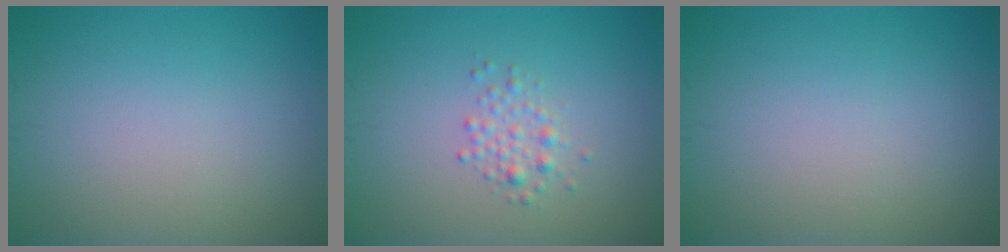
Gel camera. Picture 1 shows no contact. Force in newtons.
{"total": 1.6, "press": 1.6, "slide": 0.0}
{"total": 0.0}